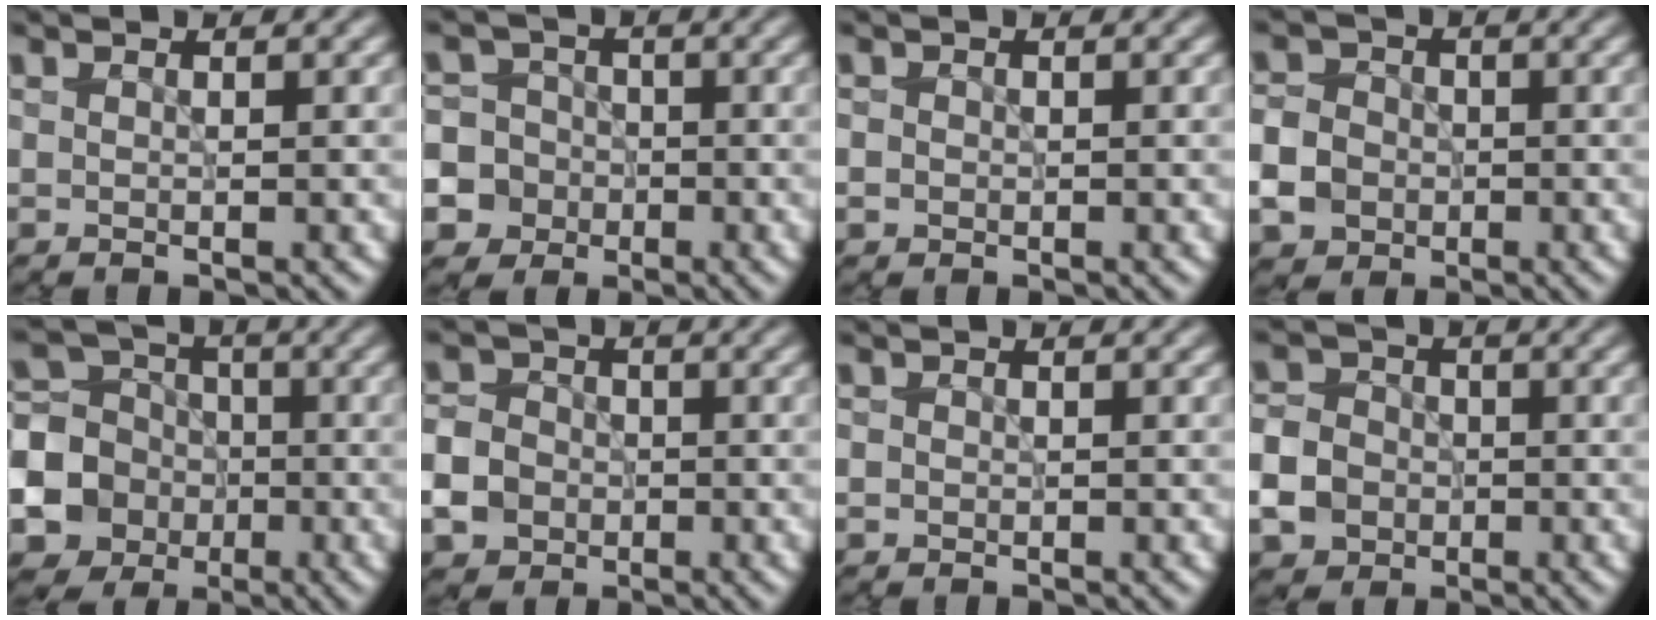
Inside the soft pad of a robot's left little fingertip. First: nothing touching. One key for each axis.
{"total": 8.7, "fx": -3.5, "fy": 7.8, "fz": 1.7, "tx": -0.035, "ty": -0.012, "tz": -0.089}
{"total": 0.9, "fx": -0.2, "fy": 0.9, "fz": 0.2, "tx": 0.001, "ty": -0.005, "tz": -0.003}
{"total": 6.8, "fx": -2.1, "fy": 5.9, "fz": 2.4, "tx": -0.051, "ty": -0.013, "tz": -0.063}
{"total": 10.9, "fx": -2.9, "fy": 9.9, "fz": 3.6, "tx": -0.096, "ty": -0.019, "tz": -0.076}
{"total": 8.0, "fx": -3.0, "fy": 7.0, "fz": 2.6, "tx": -0.059, "ty": -0.020, "tz": -0.077}
{"total": 0.6, "fx": -0.1, "fy": 0.6, "fz": 0.1, "tx": 0.002, "ty": -0.004, "tz": -0.003}
{"total": 8.1, "fx": -2.8, "fy": 7.1, "fz": 2.7, "tx": -0.062, "ty": -0.023, "tz": -0.074}